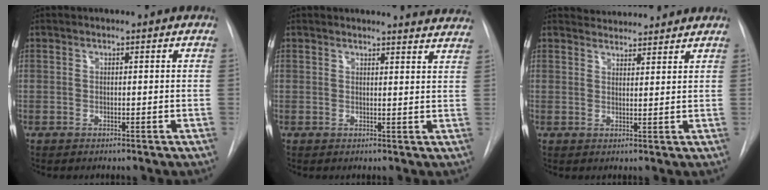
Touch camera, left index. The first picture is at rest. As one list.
[{"total": 8.0, "force": [7.9, 0.3, 1.2], "torque": [-0.002, -0.036, 0.062]}, {"total": 5.3, "force": [5.2, 0.8, 0.6], "torque": [-0.010, 0.017, 0.067]}]